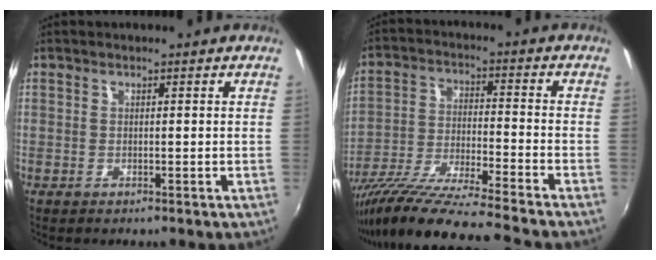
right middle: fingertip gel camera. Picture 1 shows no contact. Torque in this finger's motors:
{"motor_torque": [1.06, -1.08, 0.54, 0.21]}